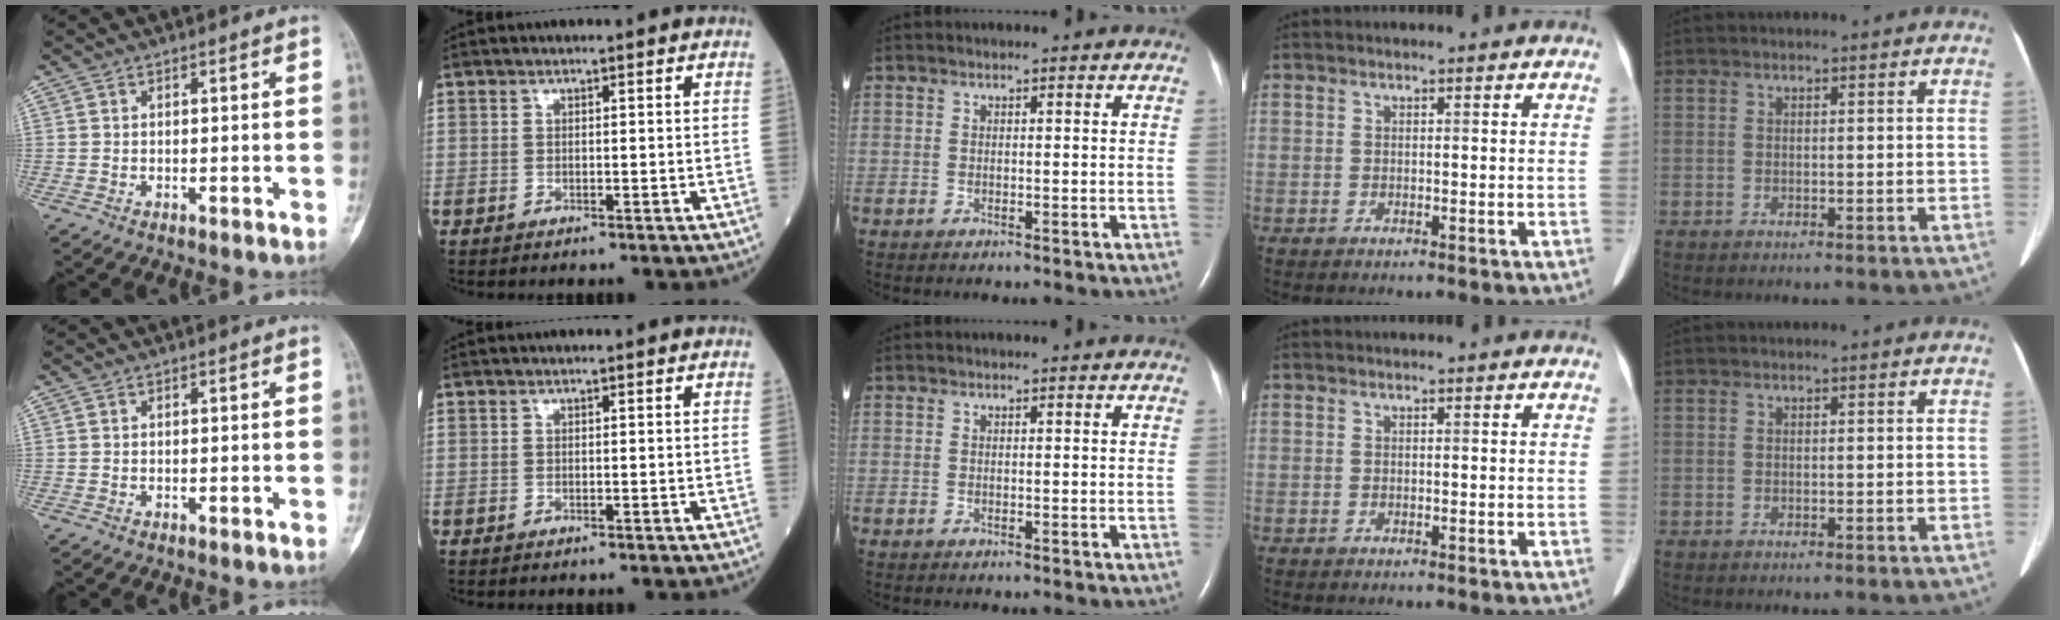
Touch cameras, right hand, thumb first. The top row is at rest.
{}